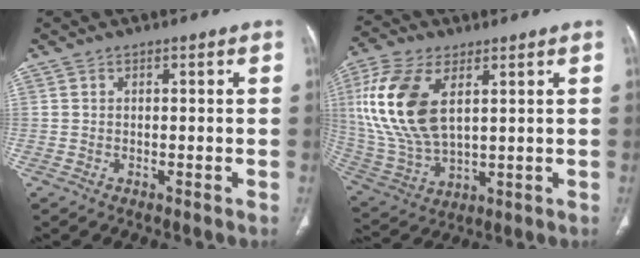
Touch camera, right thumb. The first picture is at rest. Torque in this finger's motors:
{"motor_torque": [0.21, 1.88, 1.68, 0.08, 0.54]}